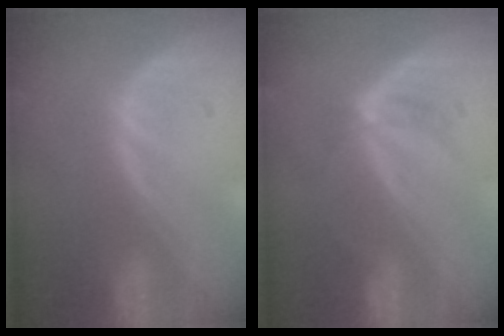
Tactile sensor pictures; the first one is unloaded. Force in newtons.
{"total": 2.8, "press": 2.5, "slide": 1.3}